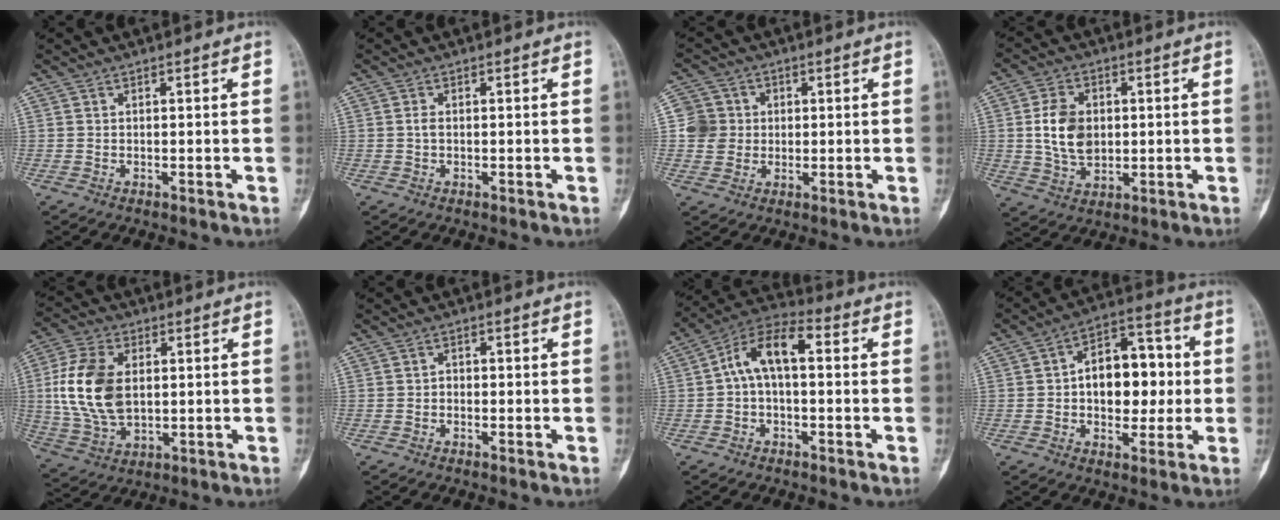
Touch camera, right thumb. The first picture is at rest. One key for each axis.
{"total": 1.0, "fx": 0.0, "fy": 0.6, "fz": 0.8, "tx": -0.013, "ty": 0.002, "tz": -0.002}
{"total": 6.1, "fx": 0.6, "fy": 6.0, "fz": 1.0, "tx": 0.014, "ty": 0.006, "tz": 0.005}
{"total": 9.3, "fx": 0.8, "fy": 6.7, "fz": 6.5, "tx": -0.100, "ty": -0.003, "tz": 0.018}
{"total": 14.9, "fx": 1.5, "fy": 9.3, "fz": 11.5, "tx": -0.229, "ty": -0.001, "tz": 0.031}
{"total": 1.0, "fx": -0.4, "fy": 0.8, "fz": 0.5, "tx": 0.004, "ty": 0.005, "tz": -0.013}
{"total": 9.7, "fx": 0.7, "fy": 5.0, "fz": 8.3, "tx": -0.144, "ty": 0.040, "tz": -0.001}
{"total": 14.5, "fx": 0.2, "fy": 9.2, "fz": 11.2, "tx": -0.116, "ty": 0.031, "tz": -0.001}